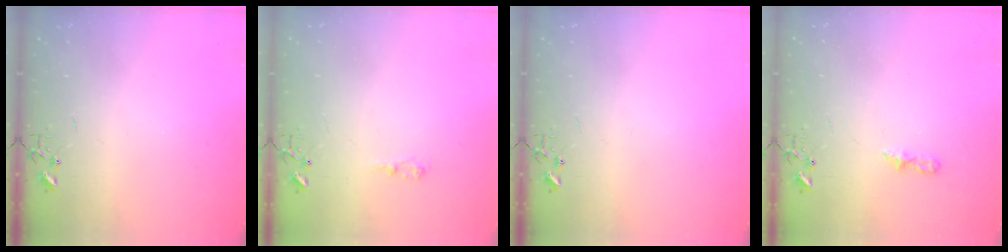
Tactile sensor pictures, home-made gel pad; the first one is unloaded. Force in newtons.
{"total": 6.0, "press": 6.0, "slide": 0.7}
{"total": 0.0}
{"total": 5.3, "press": 5.3, "slide": 0.6}